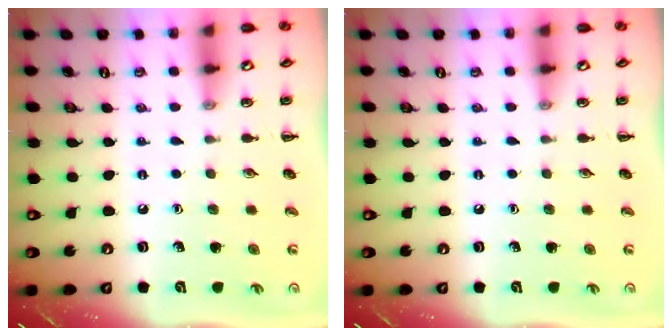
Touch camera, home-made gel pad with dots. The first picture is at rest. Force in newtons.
{"total": 0.0}